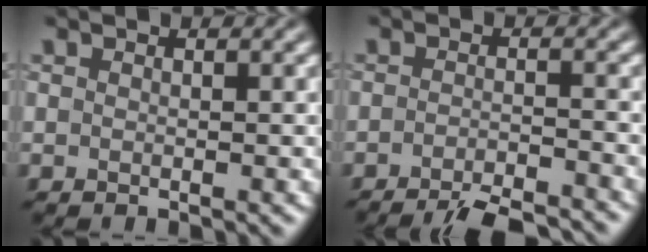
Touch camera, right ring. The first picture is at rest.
{"total": 5.3, "force": [-4.6, 0.6, 2.6], "torque": [-0.046, -0.002, -0.074]}